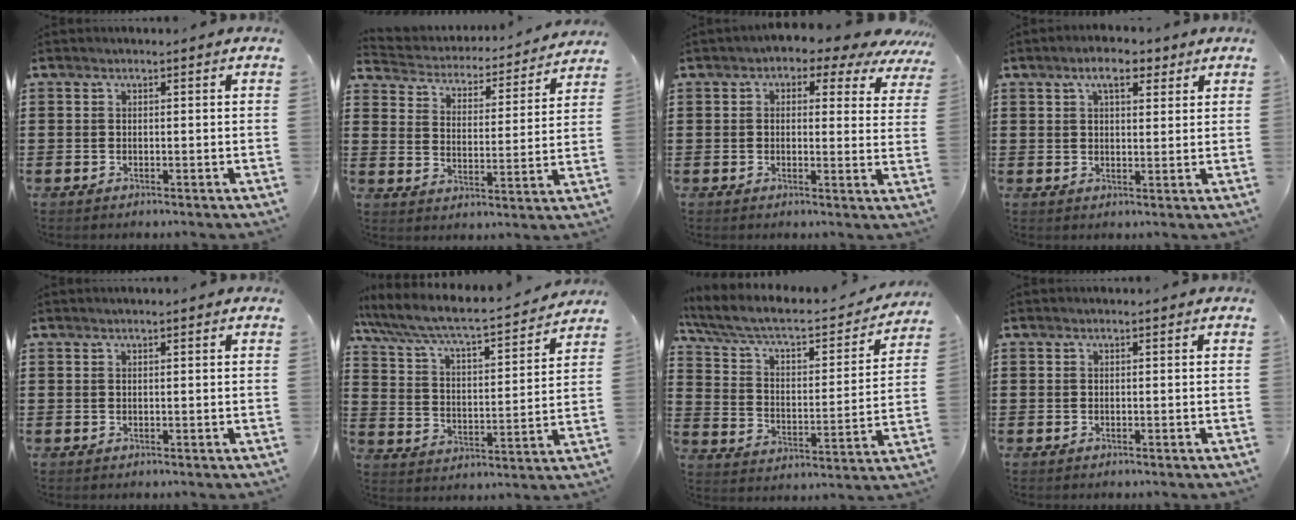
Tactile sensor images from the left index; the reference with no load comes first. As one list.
[{"total": 3.3, "force": [3.3, 0.3, -0.1], "torque": [-0.022, -0.032, 0.049]}, {"total": 3.0, "force": [1.8, 1.6, 1.7], "torque": [-0.030, -0.015, 0.021]}, {"total": 5.7, "force": [3.7, 2.0, 3.8], "torque": [-0.066, 0.003, 0.062]}, {"total": 0.6, "force": [0.3, -0.1, 0.4], "torque": [-0.008, -0.001, 0.006]}, {"total": 5.7, "force": [5.2, 0.2, 2.3], "torque": [-0.071, -0.046, 0.077]}, {"total": 5.9, "force": [4.7, 1.5, 3.3], "torque": [-0.086, -0.036, 0.073]}, {"total": 0.0}]